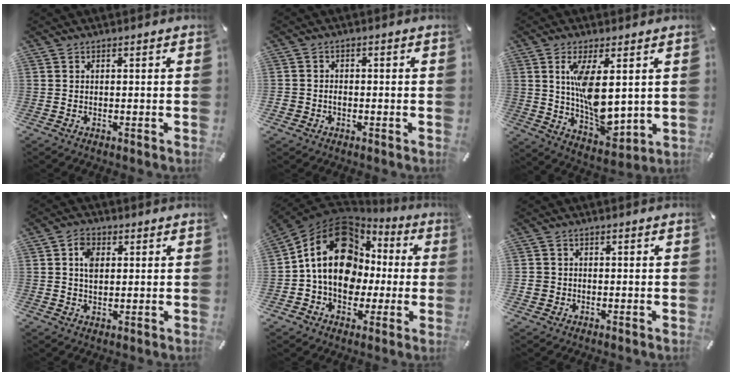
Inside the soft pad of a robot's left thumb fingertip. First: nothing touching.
{"total": 2.6, "force": [-0.9, 2.4, 0.7], "torque": [-0.014, 0.005, -0.019]}
{"total": 12.3, "force": [2.8, 6.1, 10.3], "torque": [-0.186, -0.020, 0.051]}
{"total": 4.9, "force": [1.1, 3.6, 3.1], "torque": [-0.050, 0.004, 0.015]}
{"total": 18.0, "force": [1.8, 14.6, 10.3], "torque": [-0.183, -0.008, 0.033]}
{"total": 3.1, "force": [-0.7, 3.0, 0.7], "torque": [-0.012, 0.006, -0.014]}